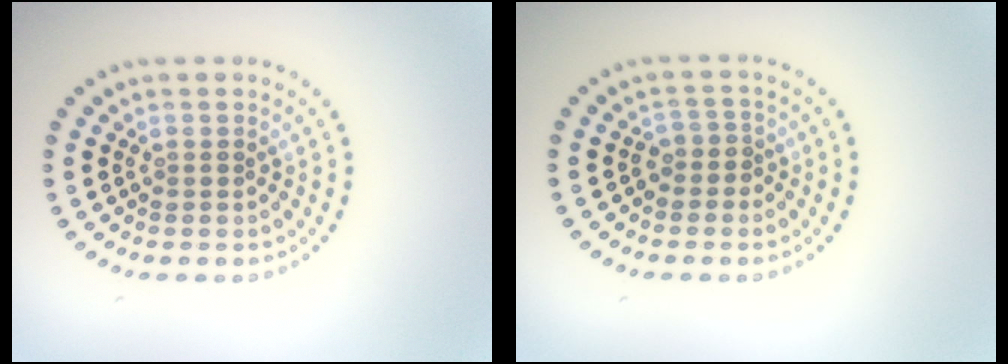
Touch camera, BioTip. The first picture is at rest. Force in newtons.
{"total": 1.7, "press": 1.3, "slide": 1.1}